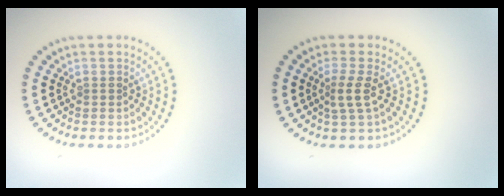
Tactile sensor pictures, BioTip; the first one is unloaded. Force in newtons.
{"total": 1.9, "press": 1.2, "slide": 1.4}